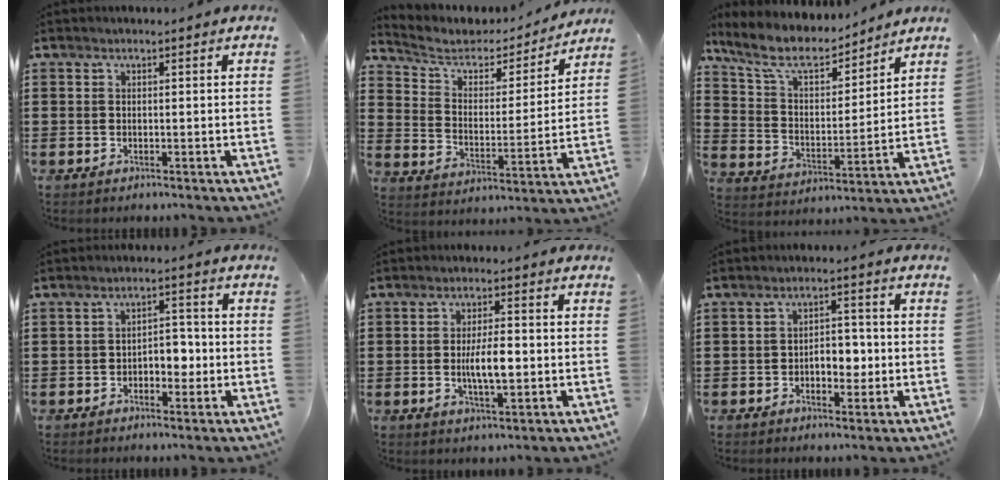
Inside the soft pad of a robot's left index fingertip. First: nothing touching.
{"total": 5.2, "force": [4.1, 2.5, 1.9], "torque": [-0.065, -0.025, 0.066]}
{"total": 8.6, "force": [7.2, 2.4, 4.0], "torque": [-0.111, -0.038, 0.125]}
{"total": 4.1, "force": [-1.5, 2.4, 2.9], "torque": [-0.049, 0.004, -0.034]}
{"total": 6.0, "force": [-0.6, 2.0, 5.6], "torque": [-0.107, -0.003, -0.018]}
{"total": 4.8, "force": [-1.1, 2.7, 3.8], "torque": [-0.056, 0.002, -0.028]}